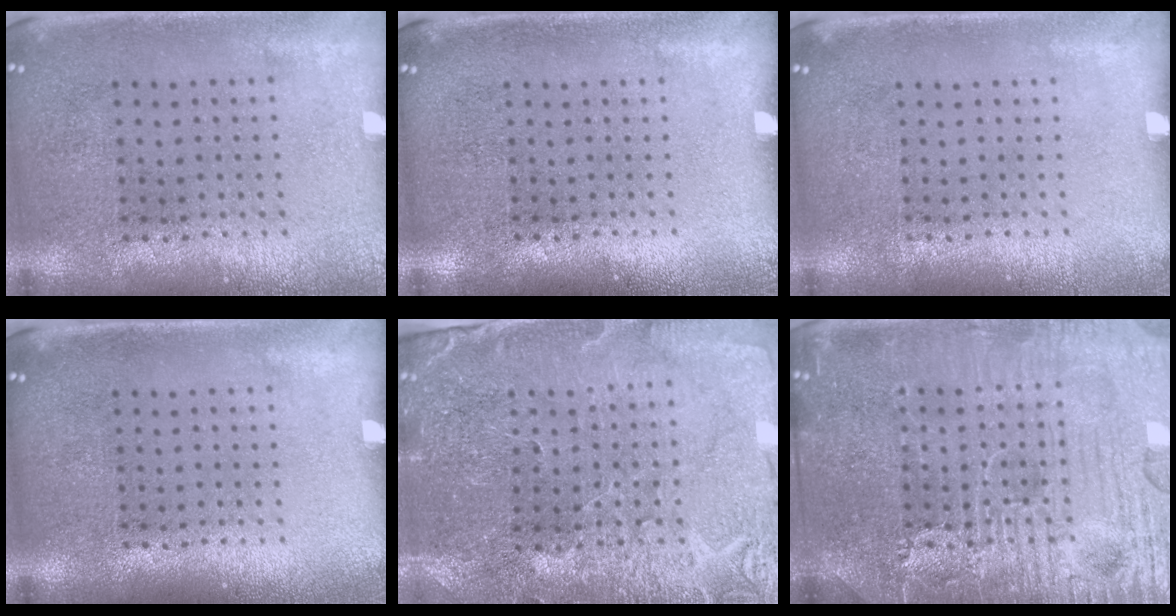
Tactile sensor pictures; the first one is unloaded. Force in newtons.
{"total": 0.0}
{"total": 0.0}
{"total": 0.0}
{"total": 1.3, "press": 1.2, "slide": 0.2}
{"total": 7.7, "press": 7.6, "slide": 0.8}